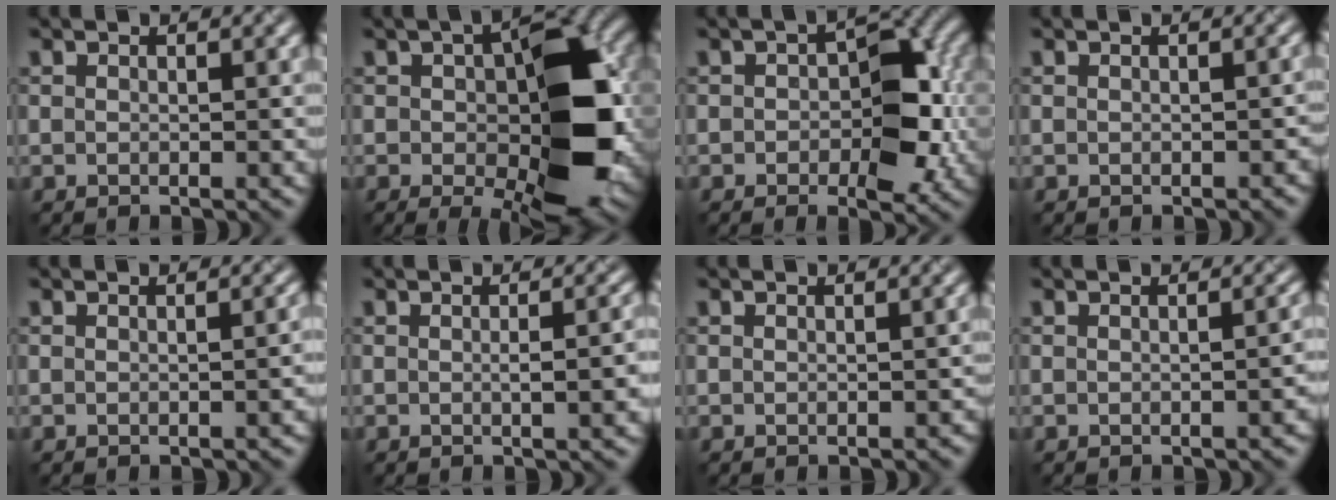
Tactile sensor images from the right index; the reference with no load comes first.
{"total": 12.3, "force": [-1.1, 5.9, 10.8], "torque": [-0.147, -0.005, -0.011]}
{"total": 7.0, "force": [-0.9, 3.9, 5.8], "torque": [-0.065, 0.003, -0.020]}
{"total": 0.9, "force": [-0.4, 0.5, 0.6], "torque": [-0.008, -0.005, -0.001]}
{"total": 1.9, "force": [-0.3, 0.9, 1.7], "torque": [-0.009, 0.003, 0.002]}
{"total": 3.7, "force": [-0.3, 1.3, 3.5], "torque": [-0.030, 0.005, 0.000]}
{"total": 0.6, "force": [-0.3, 0.4, 0.3], "torque": [-0.006, -0.004, 0.000]}
{"total": 2.3, "force": [-0.5, 1.1, 2.0], "torque": [-0.013, 0.001, -0.001]}